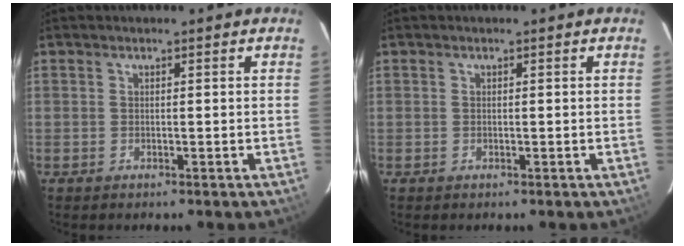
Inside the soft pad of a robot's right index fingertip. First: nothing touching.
{"total": 0.0}